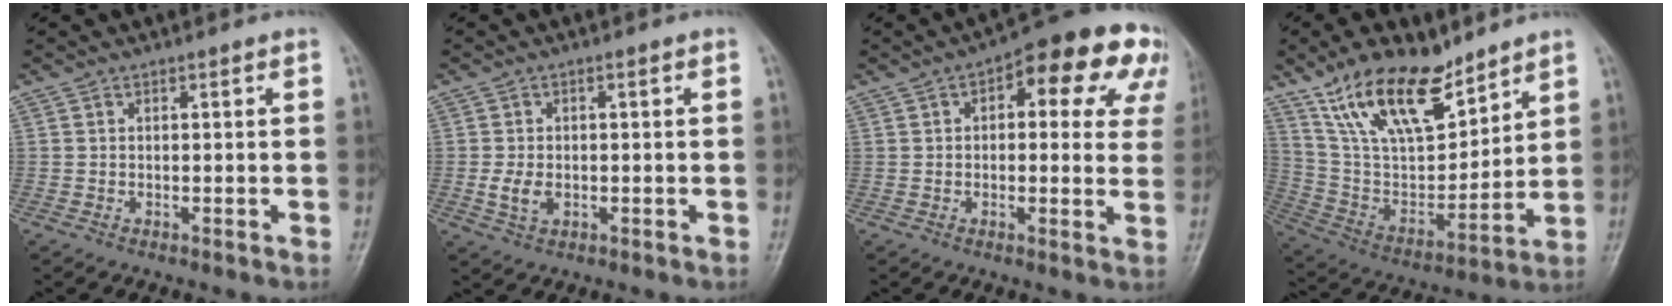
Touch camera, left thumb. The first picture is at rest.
{"total": 3.7, "force": [-0.7, 2.4, 2.8], "torque": [-0.056, -0.001, -0.010]}
{"total": 16.7, "force": [6.6, 7.9, 13.1], "torque": [-0.111, 0.018, 0.072]}
{"total": 19.5, "force": [13.1, 8.4, 11.7], "torque": [-0.169, -0.062, 0.253]}